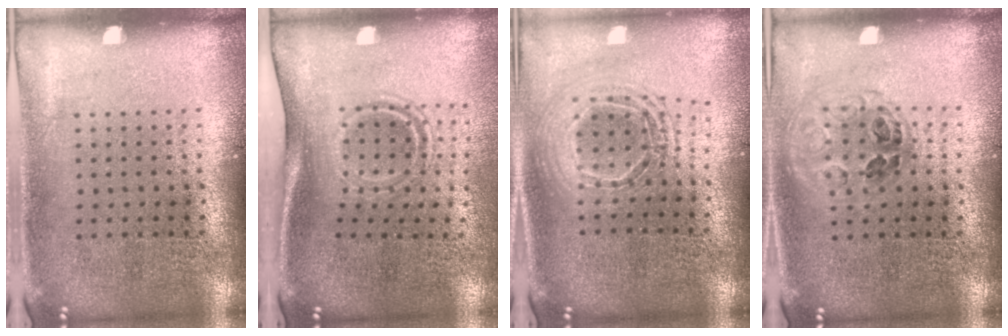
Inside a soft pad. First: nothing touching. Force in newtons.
{"total": 1.9, "press": 1.1, "slide": 1.5}
{"total": 1.9, "press": 1.5, "slide": 1.1}
{"total": 1.1, "press": 1.0, "slide": 0.6}